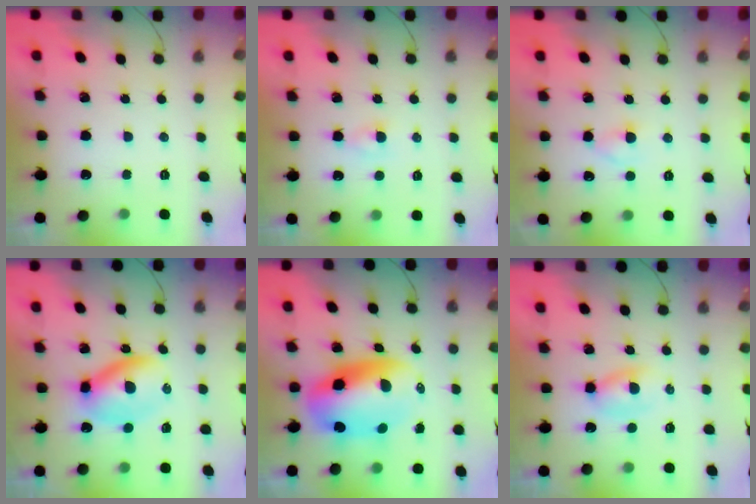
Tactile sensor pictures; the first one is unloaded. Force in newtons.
{"total": 1.5, "press": 1.4, "slide": 0.6}
{"total": 3.0, "press": 2.7, "slide": 1.3}
{"total": 5.9, "press": 5.9, "slide": 0.5}
{"total": 12.3, "press": 11.8, "slide": 3.5}
{"total": 2.8, "press": 2.5, "slide": 1.1}